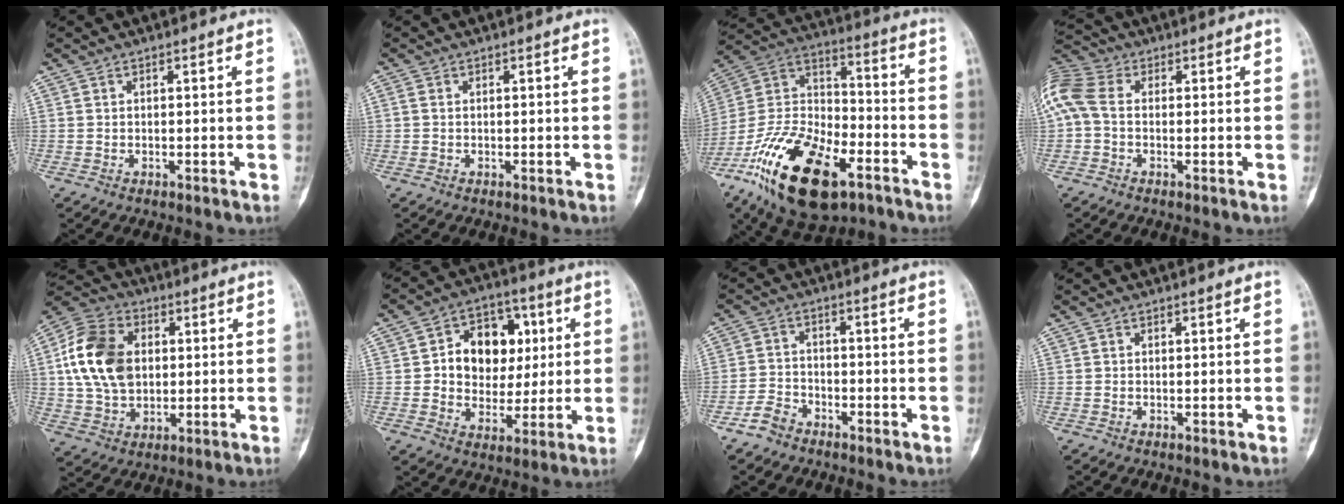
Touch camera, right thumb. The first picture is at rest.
{"total": 0.5, "force": [0.0, 0.4, 0.4], "torque": [-0.010, 0.000, 0.000]}
{"total": 25.8, "force": [-13.5, 12.4, 18.1], "torque": [-0.378, 0.047, -0.243]}
{"total": 10.2, "force": [0.6, 7.0, 7.5], "torque": [-0.187, 0.024, 0.002]}
{"total": 16.2, "force": [2.2, 11.8, 10.9], "torque": [-0.188, 0.009, 0.038]}
{"total": 14.1, "force": [2.6, 10.8, 8.6], "torque": [-0.074, 0.011, 0.043]}
{"total": 4.6, "force": [-3.4, 2.8, 1.3], "torque": [-0.020, 0.023, -0.069]}
{"total": 0.0}